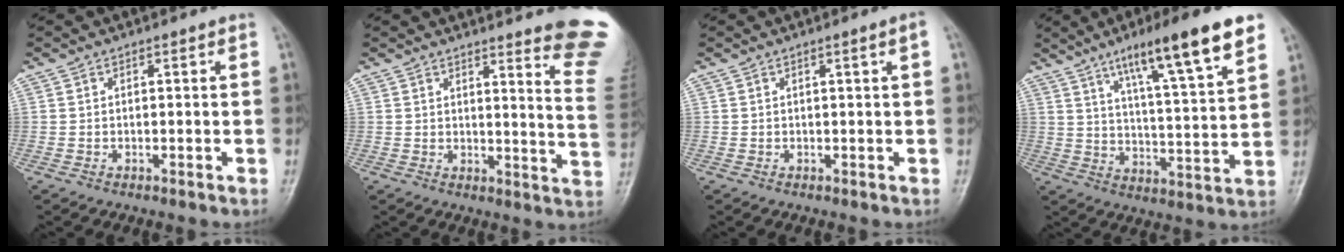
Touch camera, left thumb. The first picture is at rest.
{"total": 13.8, "force": [11.7, 0.7, 7.3], "torque": [-0.066, -0.119, 0.115]}
{"total": 1.5, "force": [0.4, -0.2, 1.4], "torque": [-0.026, 0.001, 0.009]}
{"total": 17.5, "force": [10.6, 2.4, 13.7], "torque": [-0.199, -0.044, 0.167]}